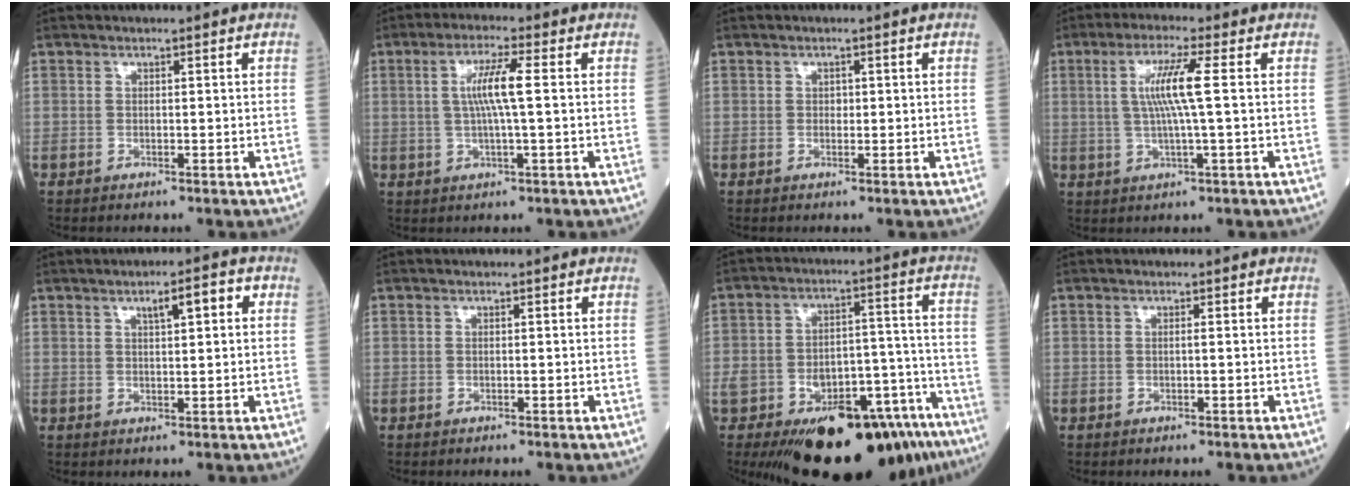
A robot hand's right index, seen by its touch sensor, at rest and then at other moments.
{"total": 5.8, "force": [0.7, -0.3, 5.8], "torque": [-0.113, 0.003, 0.014]}
{"total": 0.7, "force": [0.1, 0.6, 0.4], "torque": [-0.004, 0.002, 0.000]}
{"total": 6.7, "force": [1.0, -0.7, 6.5], "torque": [-0.132, 0.002, 0.020]}
{"total": 4.2, "force": [1.7, 0.8, 3.8], "torque": [-0.061, 0.009, 0.028]}
{"total": 0.0}
{"total": 27.1, "force": [-16.4, 12.0, 18.0], "torque": [-0.276, 0.024, -0.224]}
{"total": 0.0}